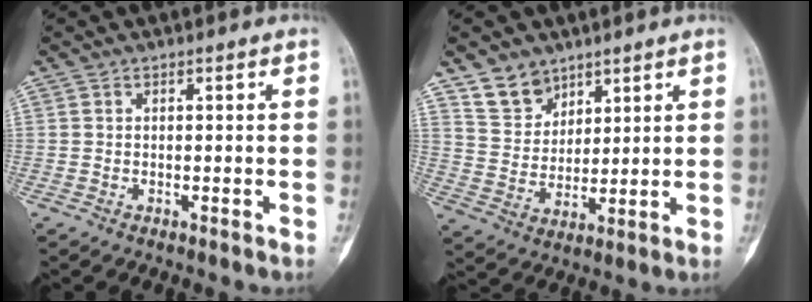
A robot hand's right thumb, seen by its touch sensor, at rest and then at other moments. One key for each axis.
{"total": 7.8, "fx": 5.7, "fy": 5.0, "fz": 1.7, "tx": -0.007, "ty": -0.039, "tz": 0.119}